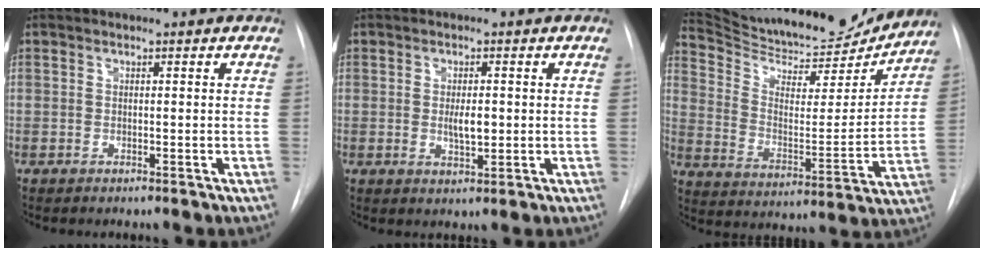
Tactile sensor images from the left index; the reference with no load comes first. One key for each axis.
{"total": 3.0, "fx": 0.1, "fy": 1.1, "fz": 2.8, "tx": -0.050, "ty": -0.004, "tz": 0.005}
{"total": 22.5, "fx": 21.5, "fy": 4.3, "fz": 5.1, "tx": -0.085, "ty": -0.044, "tz": 0.317}